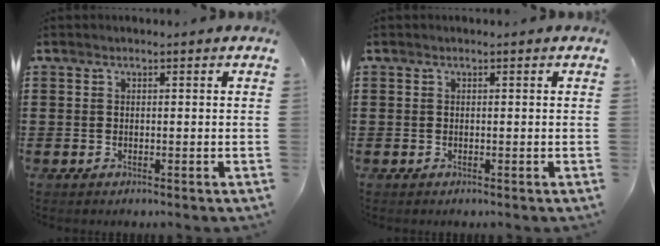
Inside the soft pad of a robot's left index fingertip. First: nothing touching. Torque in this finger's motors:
{"motor_torque": [0.00, 0.00, 0.00, -0.03]}